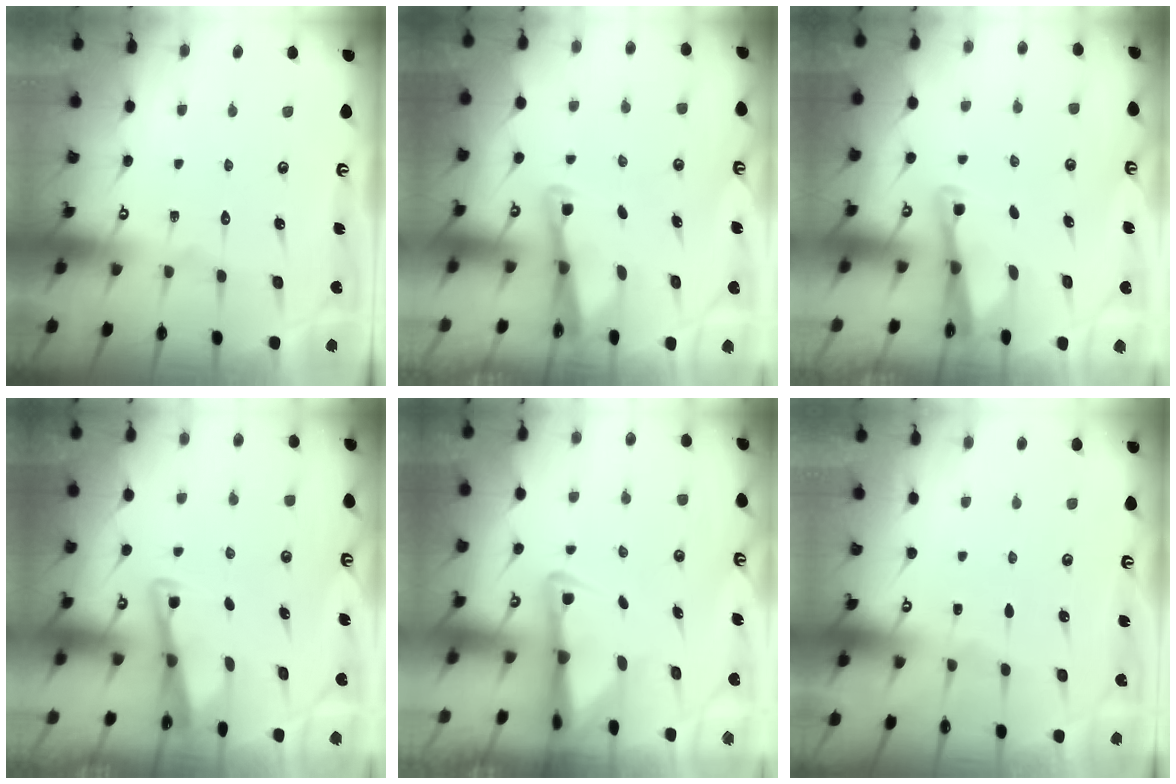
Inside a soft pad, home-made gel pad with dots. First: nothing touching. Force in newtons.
{"total": 2.5, "press": 2.5, "slide": 0.1}
{"total": 2.6, "press": 2.6, "slide": 0.1}
{"total": 3.1, "press": 3.1, "slide": 0.3}
{"total": 3.6, "press": 3.5, "slide": 0.7}
{"total": 2.3, "press": 2.3, "slide": 0.3}